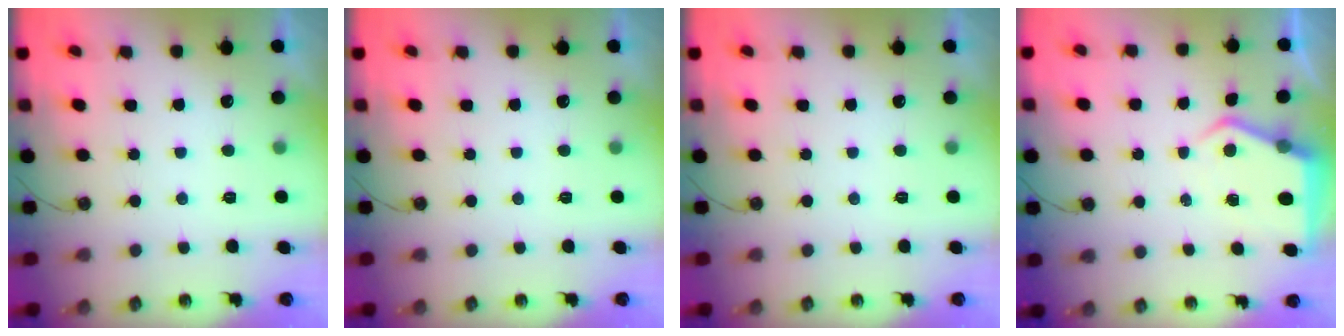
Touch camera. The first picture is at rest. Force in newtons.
{"total": 0.0}
{"total": 0.0}
{"total": 7.1, "press": 7.1, "slide": 0.7}